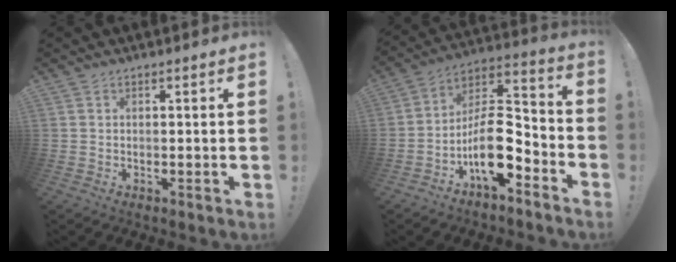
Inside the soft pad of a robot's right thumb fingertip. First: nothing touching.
{"total": 15.2, "force": [-6.3, 7.8, 11.5], "torque": [-0.192, 0.035, -0.097]}